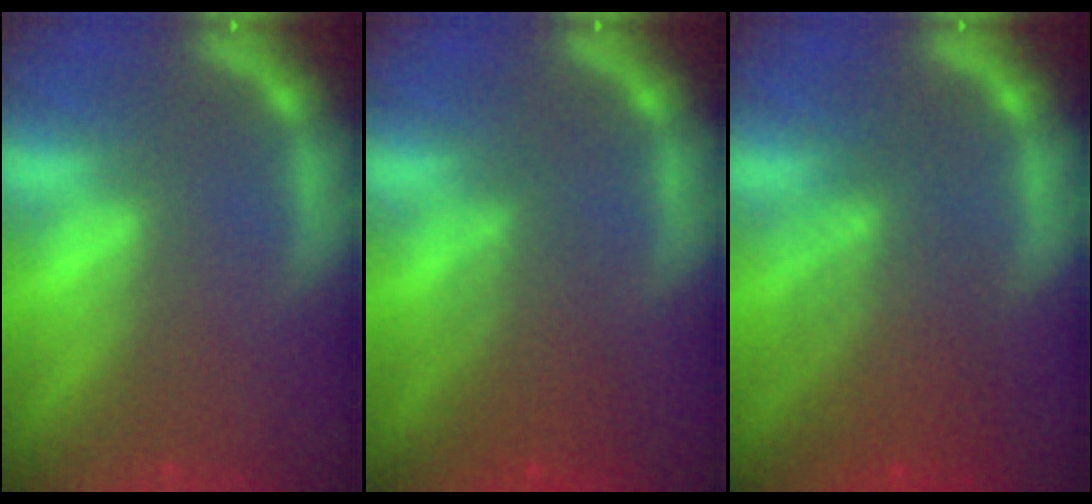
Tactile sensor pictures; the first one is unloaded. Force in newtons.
{"total": 3.6}
{"total": 6.0}